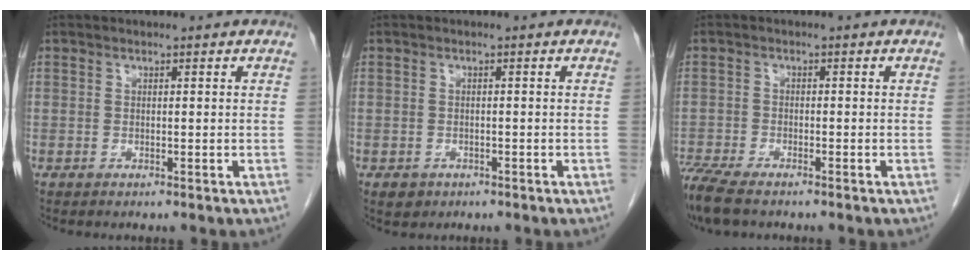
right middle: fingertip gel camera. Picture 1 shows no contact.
{"total": 1.8, "force": [-1.0, 1.4, 0.4], "torque": [-0.010, 0.003, -0.009]}
{"total": 7.6, "force": [-6.2, 1.8, 4.0], "torque": [-0.081, -0.014, -0.111]}